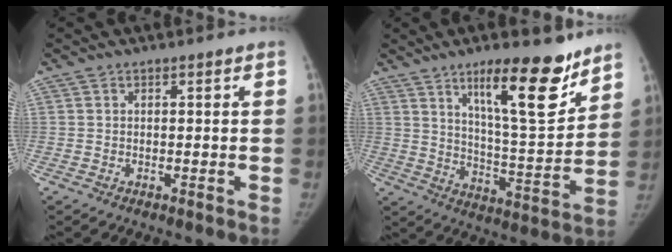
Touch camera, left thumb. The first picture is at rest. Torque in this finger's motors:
{"motor_torque": [0.95, -0.16, 1.38, -1.38, 0.42]}